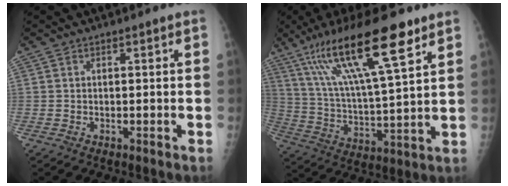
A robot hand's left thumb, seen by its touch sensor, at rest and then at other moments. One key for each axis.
{"total": 20.4, "fx": 12.0, "fy": 3.6, "fz": 16.1, "tx": -0.287, "ty": -0.034, "tz": 0.219}